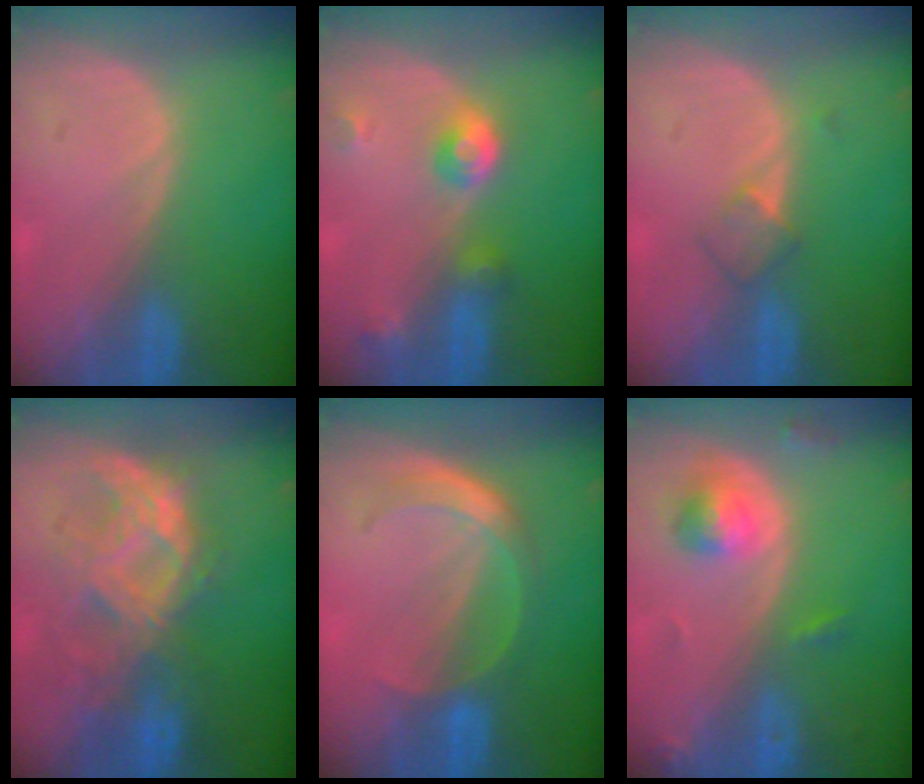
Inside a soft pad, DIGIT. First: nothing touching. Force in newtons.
{"total": 4.8, "press": 4.4, "slide": 1.9}
{"total": 2.7, "press": 2.4, "slide": 1.1}
{"total": 8.8, "press": 8.5, "slide": 2.0}
{"total": 5.8, "press": 5.0, "slide": 2.8}
{"total": 4.4, "press": 4.4, "slide": 0.6}